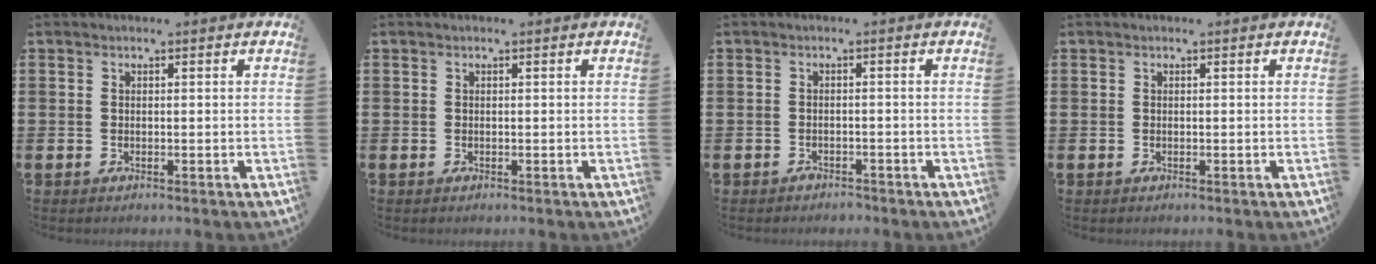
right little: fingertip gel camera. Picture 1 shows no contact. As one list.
[{"total": 0.0}, {"total": 1.0, "force": [-1.0, 0.2, -0.1], "torque": [-0.002, 0.002, -0.023]}, {"total": 0.0}]